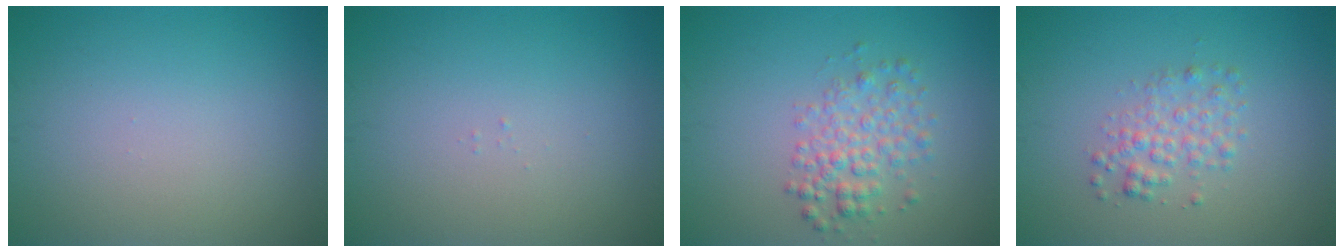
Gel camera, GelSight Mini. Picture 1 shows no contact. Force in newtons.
{"total": 0.0}
{"total": 3.2, "press": 3.2, "slide": 0.1}
{"total": 2.3, "press": 2.3, "slide": 0.1}